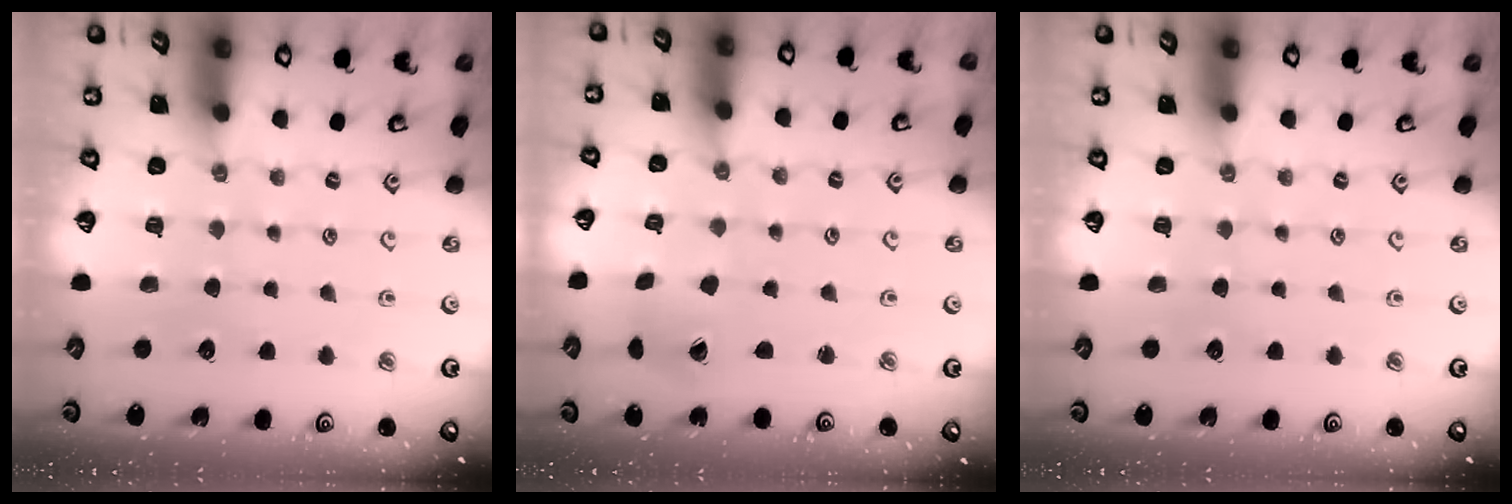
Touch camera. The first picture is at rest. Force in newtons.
{"total": 2.7, "press": 2.7, "slide": 0.4}
{"total": 0.0}